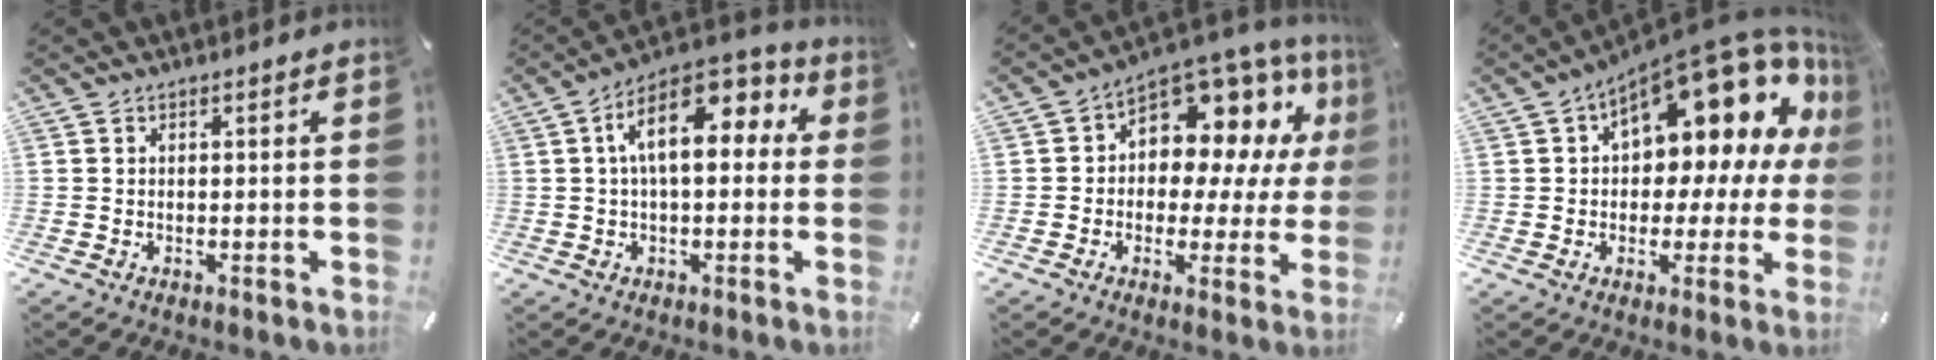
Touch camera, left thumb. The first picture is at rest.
{"total": 13.6, "force": [3.7, 6.8, 11.1], "torque": [-0.185, -0.004, 0.063]}
{"total": 11.0, "force": [4.8, 7.8, 6.2], "torque": [-0.096, -0.053, 0.089]}
{"total": 18.9, "force": [9.8, 9.1, 13.4], "torque": [-0.172, -0.082, 0.159]}